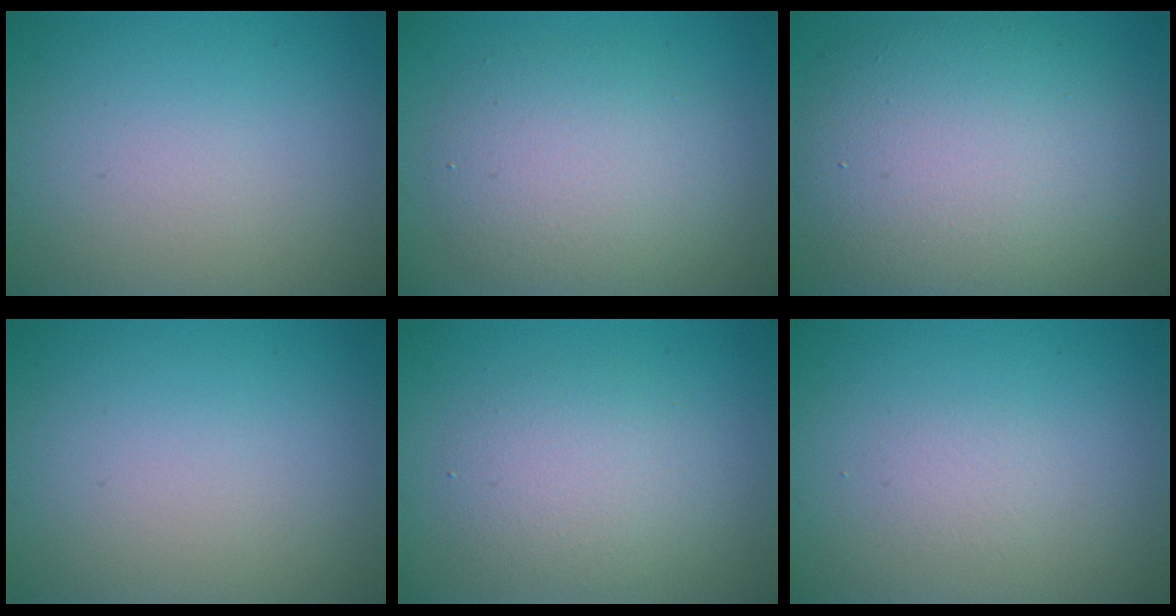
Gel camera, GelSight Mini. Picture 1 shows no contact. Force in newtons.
{"total": 5.1, "press": 5.1, "slide": 0.3}
{"total": 11.3, "press": 11.3, "slide": 0.8}
{"total": 0.0}
{"total": 3.3, "press": 3.3, "slide": 0.1}
{"total": 1.0, "press": 1.0, "slide": 0.1}